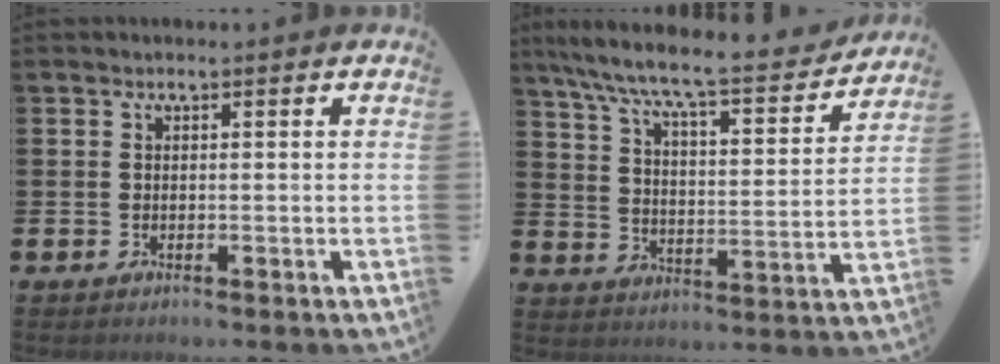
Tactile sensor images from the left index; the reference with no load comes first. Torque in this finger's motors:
{"motor_torque": [0.91, -1.23, 0.95, 0.21]}